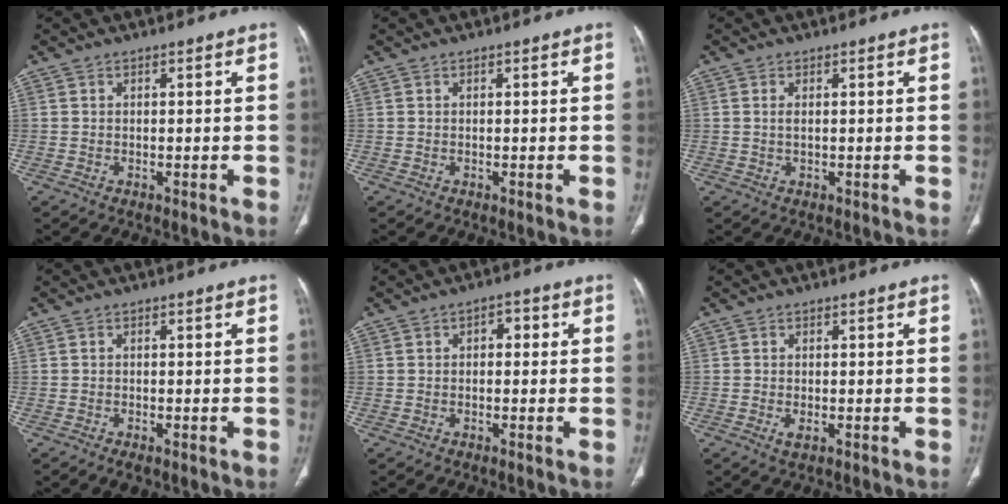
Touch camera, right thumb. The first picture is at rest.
{"total": 0.0}
{"total": 1.1, "force": [0.3, 0.4, 1.0], "torque": [-0.025, 0.000, 0.008]}
{"total": 2.7, "force": [-2.4, 1.0, 0.8], "torque": [-0.018, 0.011, -0.037]}
{"total": 2.7, "force": [0.4, 1.7, 2.1], "torque": [-0.018, 0.011, 0.001]}
{"total": 1.8, "force": [-0.6, 0.8, 1.4], "torque": [-0.031, -0.003, -0.008]}